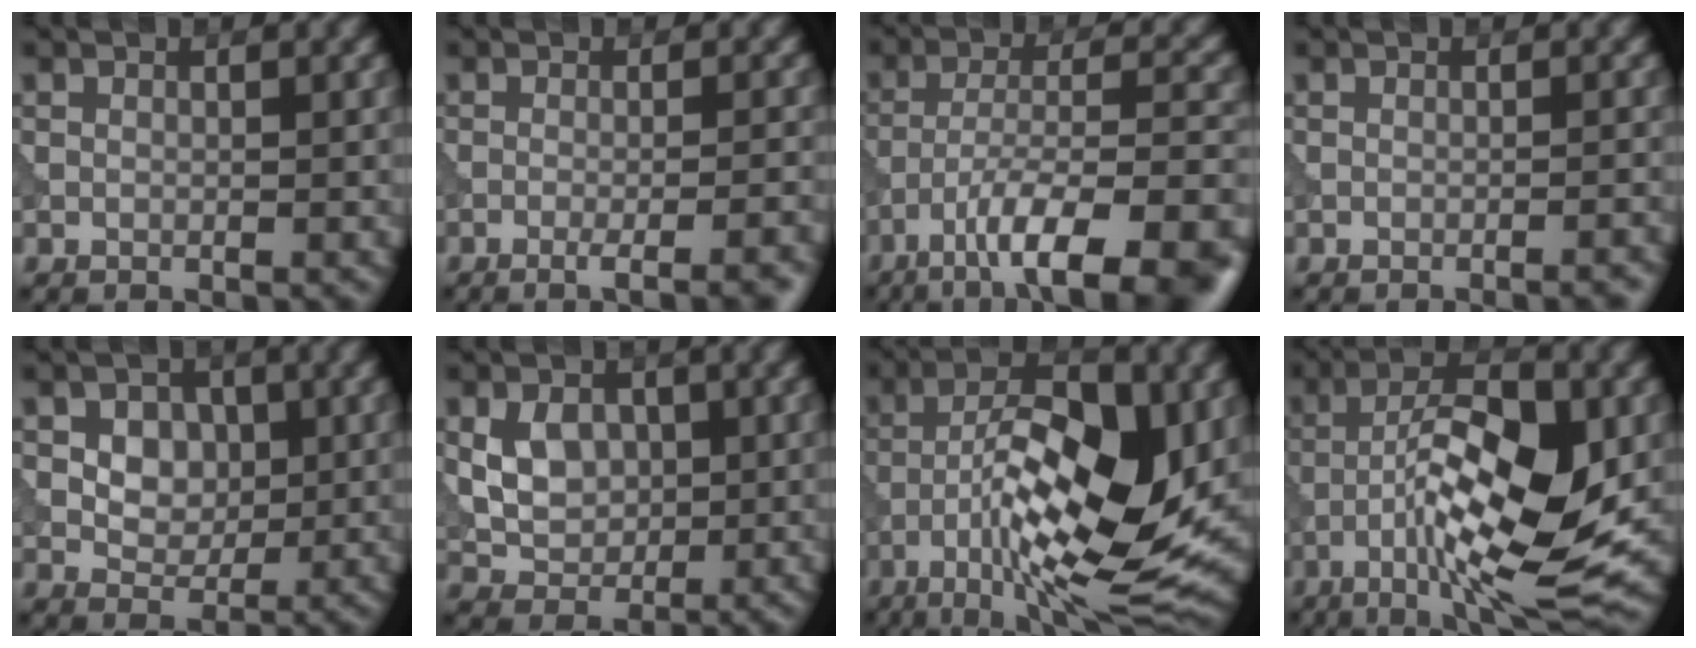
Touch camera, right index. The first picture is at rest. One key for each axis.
{"total": 5.1, "fx": -2.2, "fy": 1.6, "fz": 4.3, "tx": -0.024, "ty": 0.009, "tz": -0.024}
{"total": 12.8, "fx": -8.5, "fy": 3.4, "fz": 9.0, "tx": -0.146, "ty": 0.003, "tz": -0.126}
{"total": 1.1, "fx": -0.7, "fy": -0.1, "fz": 0.9, "tx": -0.004, "ty": -0.005, "tz": -0.010}
{"total": 4.7, "fx": 1.2, "fy": 3.6, "fz": 2.8, "tx": -0.048, "ty": -0.002, "tz": 0.020}
{"total": 4.1, "fx": 0.4, "fy": 3.1, "fz": 2.6, "tx": -0.050, "ty": -0.007, "tz": 0.009}
{"total": 14.5, "fx": -3.8, "fy": 4.7, "fz": 13.1, "tx": -0.206, "ty": 0.012, "tz": -0.065}
{"total": 11.5, "fx": -3.5, "fy": 3.1, "fz": 10.5, "tx": -0.172, "ty": 0.010, "tz": -0.061}